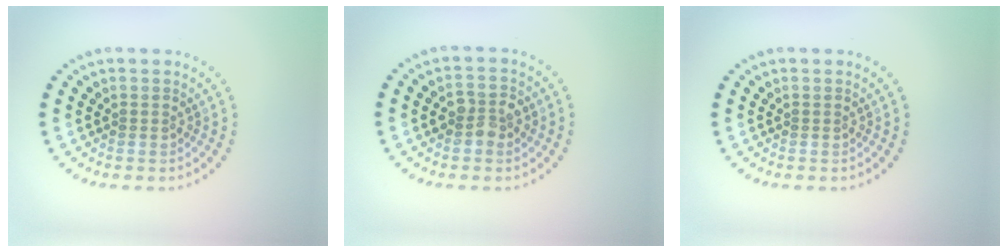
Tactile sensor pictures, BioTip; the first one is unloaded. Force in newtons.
{"total": 2.7, "press": 2.7, "slide": 0.2}
{"total": 0.0}